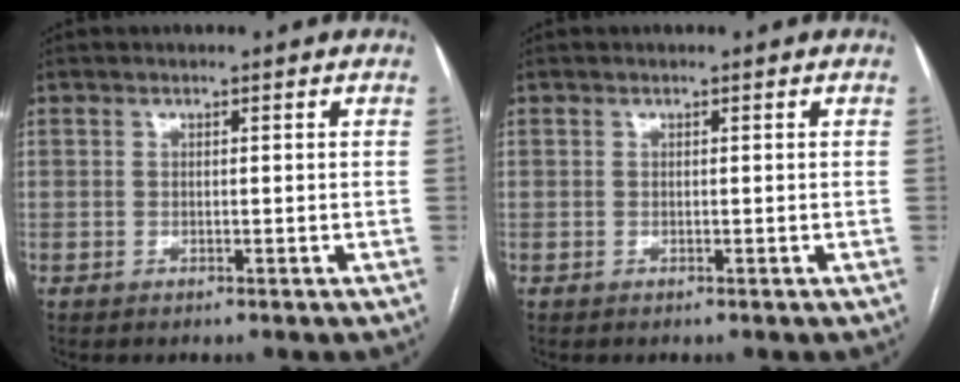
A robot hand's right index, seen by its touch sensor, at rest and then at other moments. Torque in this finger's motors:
{"motor_torque": [0.09, 0.06, -0.05, 0.00]}